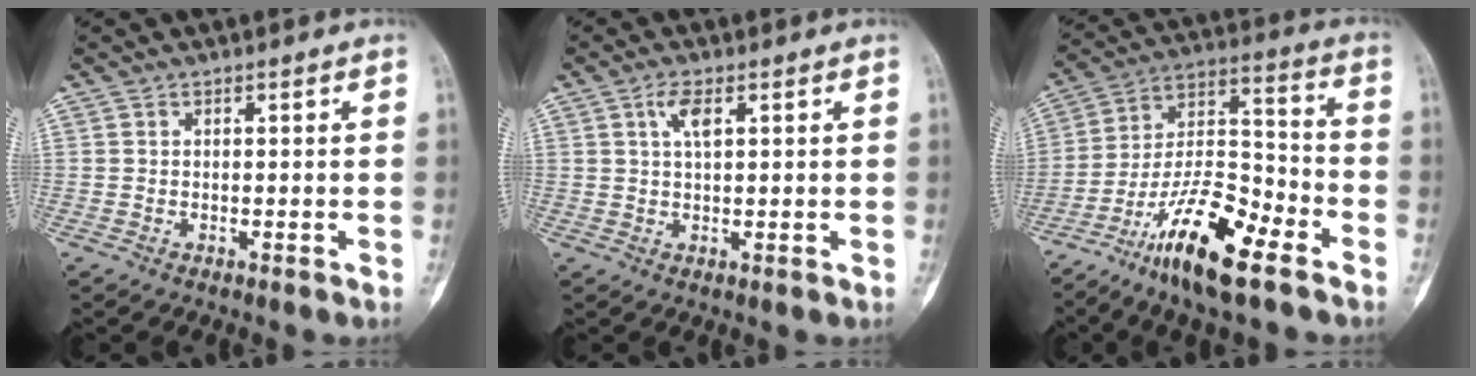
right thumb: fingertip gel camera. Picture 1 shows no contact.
{"total": 3.4, "force": [1.6, 1.2, 2.7], "torque": [-0.053, 0.003, 0.031]}
{"total": 18.1, "force": [-10.8, 5.3, 13.4], "torque": [-0.238, 0.072, -0.197]}